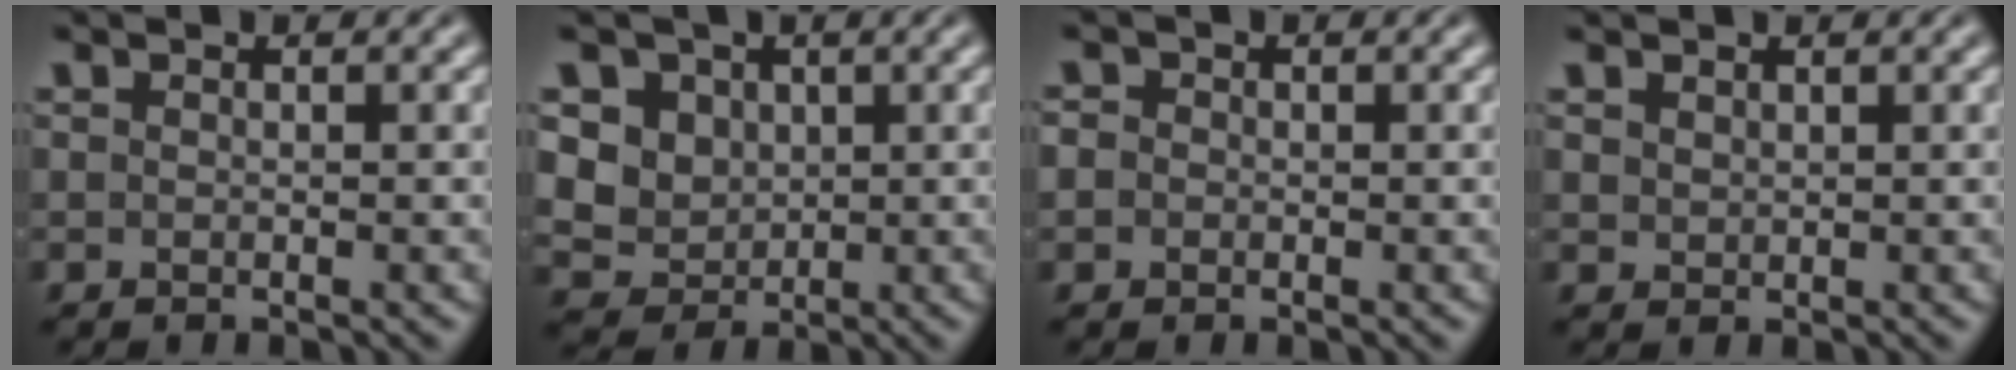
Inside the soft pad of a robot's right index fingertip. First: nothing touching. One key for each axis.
{"total": 9.9, "fx": 0.6, "fy": 9.1, "fz": 3.8, "tx": -0.119, "ty": -0.039, "tz": 0.016}
{"total": 2.1, "fx": -0.3, "fy": 2.0, "fz": 0.6, "tx": -0.020, "ty": -0.005, "tz": -0.009}
{"total": 1.1, "fx": 1.1, "fy": -0.3, "fz": 0.1, "tx": 0.004, "ty": -0.004, "tz": 0.034}